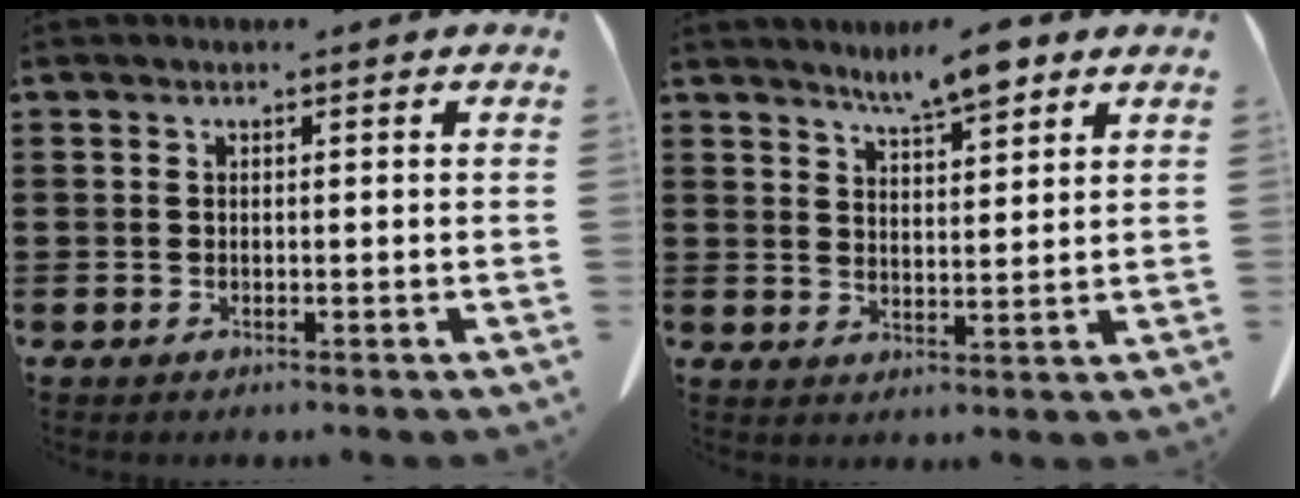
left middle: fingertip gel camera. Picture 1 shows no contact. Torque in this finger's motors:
{"motor_torque": [0.78, 0.30, 0.26, 0.11]}